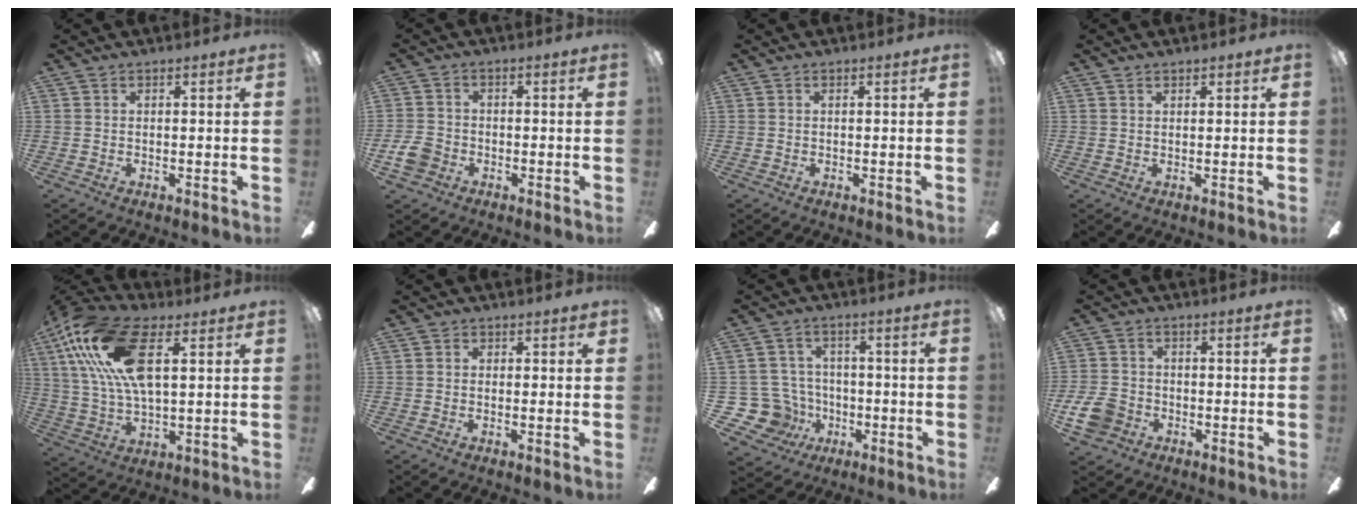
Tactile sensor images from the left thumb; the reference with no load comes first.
{"total": 5.3, "force": [-2.3, 4.2, 2.4], "torque": [-0.054, 0.014, -0.042]}
{"total": 0.0}
{"total": 0.9, "force": [0.8, 0.3, 0.3], "torque": [-0.006, 0.000, 0.014]}
{"total": 22.2, "force": [8.3, 10.6, 17.6], "torque": [-0.371, -0.004, 0.142]}
{"total": 1.3, "force": [-0.1, 1.1, 0.8], "torque": [-0.014, 0.008, -0.004]}
{"total": 13.6, "force": [-4.1, 12.0, 5.0], "torque": [-0.136, 0.028, -0.067]}
{"total": 7.5, "force": [-3.2, 5.9, 3.4], "torque": [-0.084, 0.026, -0.057]}